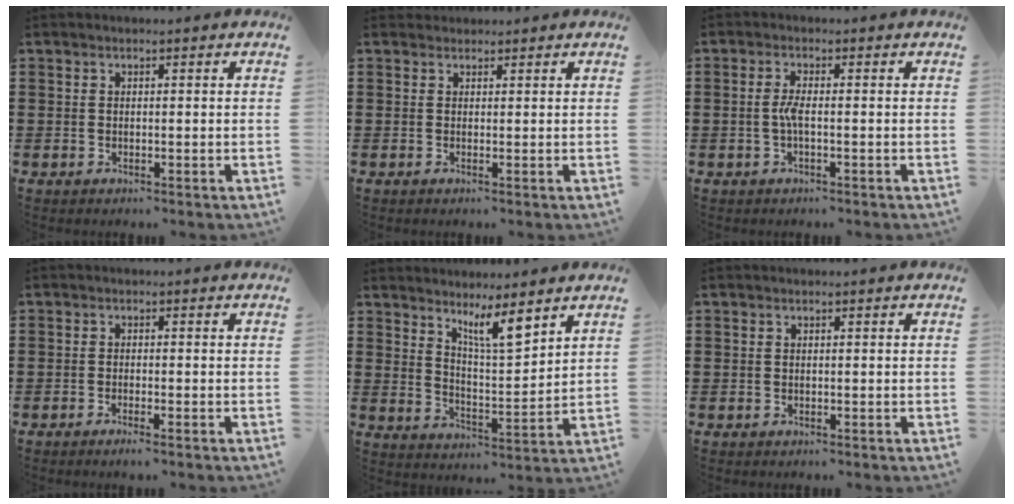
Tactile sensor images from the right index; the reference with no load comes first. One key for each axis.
{"total": 0.6, "fx": 0.5, "fy": 0.2, "fz": -0.1, "tx": -0.001, "ty": 0.001, "tz": 0.011}
{"total": 2.6, "fx": -0.6, "fy": 0.4, "fz": 2.5, "tx": -0.063, "ty": -0.004, "tz": -0.016}
{"total": 1.2, "fx": -1.0, "fy": -0.1, "fz": 0.8, "tx": -0.012, "ty": -0.004, "tz": -0.017}
{"total": 6.5, "fx": 5.2, "fy": 1.0, "fz": 3.8, "tx": -0.073, "ty": -0.023, "tz": 0.088}
{"total": 0.0}